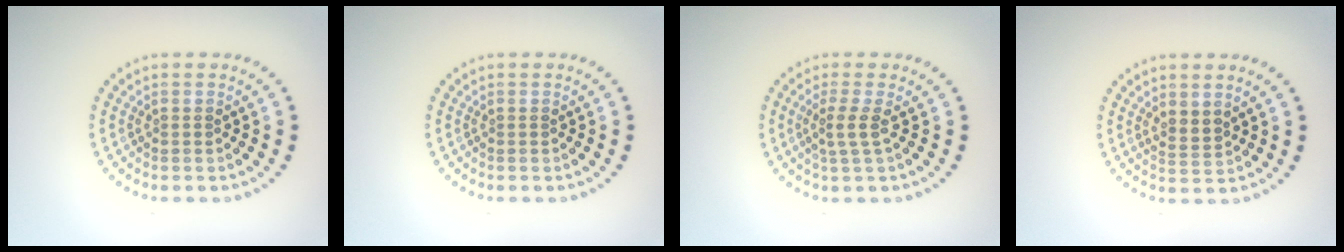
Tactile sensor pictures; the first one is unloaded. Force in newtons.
{"total": 0.0}
{"total": 1.9, "press": 1.4, "slide": 1.3}
{"total": 1.7, "press": 1.3, "slide": 1.1}